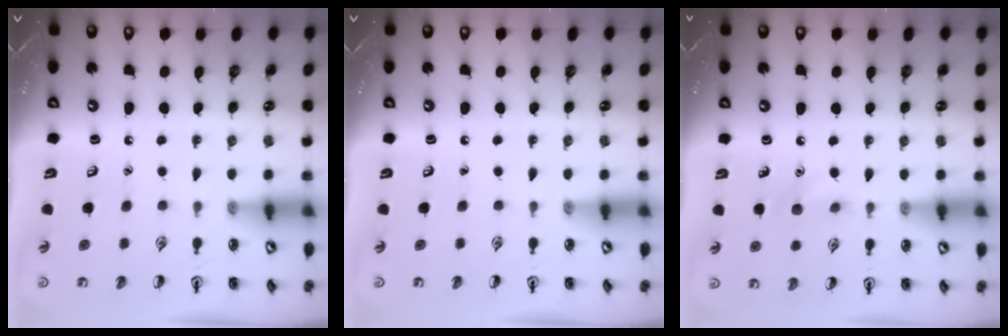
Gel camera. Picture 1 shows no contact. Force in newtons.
{"total": 0.0}
{"total": 6.2, "press": 6.0, "slide": 1.7}